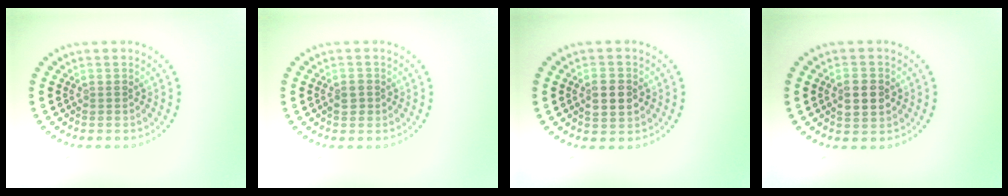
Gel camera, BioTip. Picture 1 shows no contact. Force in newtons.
{"total": 1.5, "press": 1.4, "slide": 0.5}
{"total": 2.8, "press": 2.8, "slide": 0.2}
{"total": 2.7, "press": 2.7, "slide": 0.2}